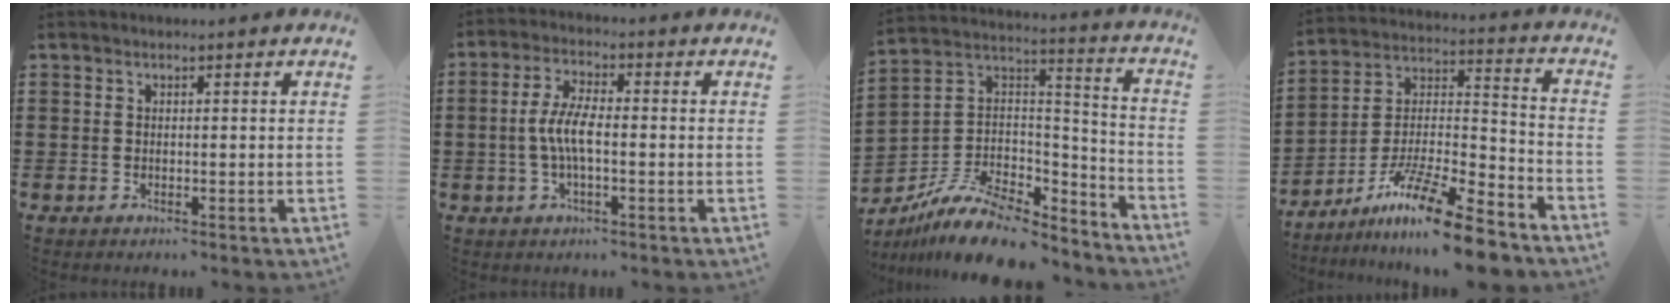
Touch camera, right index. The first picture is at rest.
{"total": 5.6, "force": [-0.8, 1.8, 5.3], "torque": [-0.114, -0.001, -0.021]}
{"total": 11.9, "force": [-8.8, 5.1, 6.2], "torque": [-0.123, 0.026, -0.163]}
{"total": 14.3, "force": [-11.2, 1.5, 8.7], "torque": [-0.149, 0.032, -0.209]}